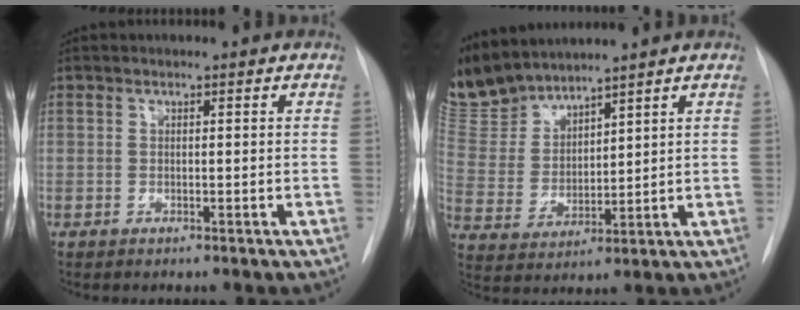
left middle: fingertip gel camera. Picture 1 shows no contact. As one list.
[{"total": 10.3, "force": [10.0, 1.7, 1.8], "torque": [-0.057, 0.004, 0.225]}]